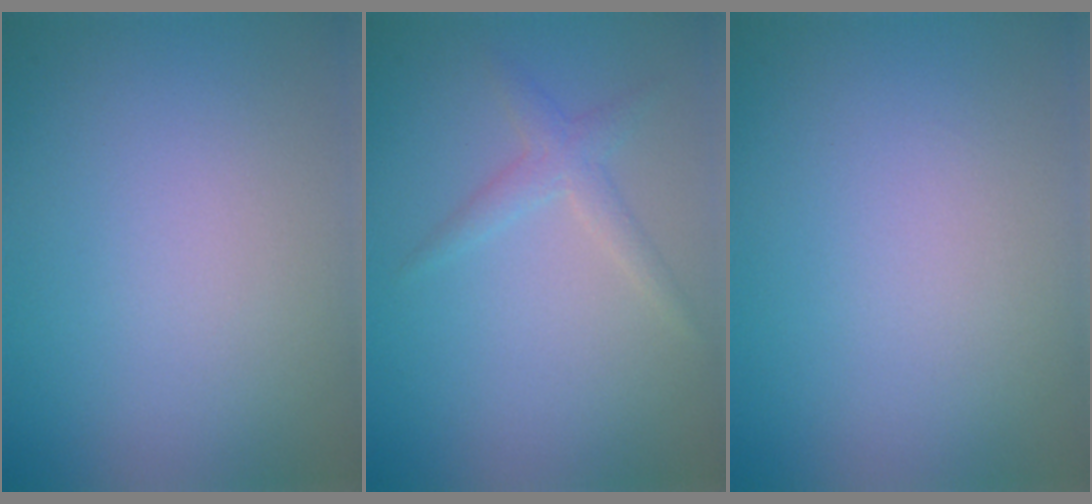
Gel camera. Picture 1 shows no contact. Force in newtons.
{"total": 1.7, "press": 1.7, "slide": 0.1}
{"total": 0.0}